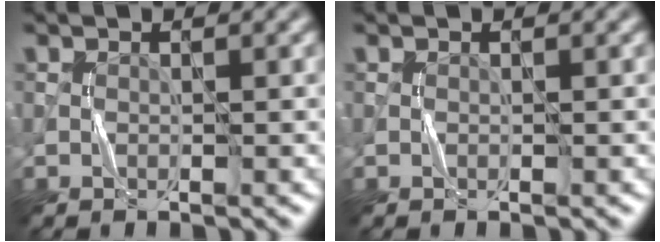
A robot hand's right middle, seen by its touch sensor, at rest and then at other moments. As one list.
[{"total": 0.0}]